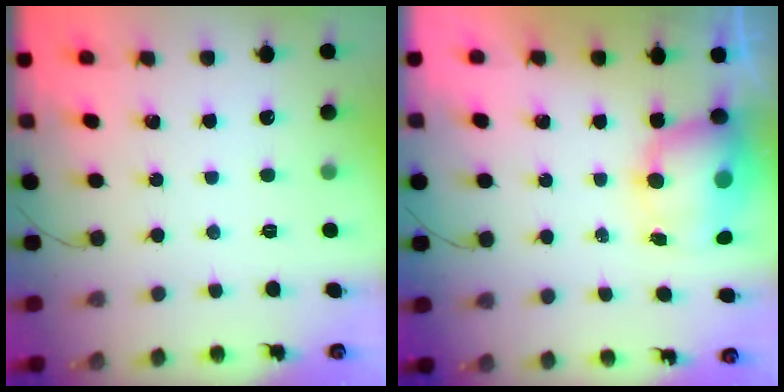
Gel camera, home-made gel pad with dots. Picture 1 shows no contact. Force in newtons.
{"total": 9.5, "press": 9.2, "slide": 2.6}